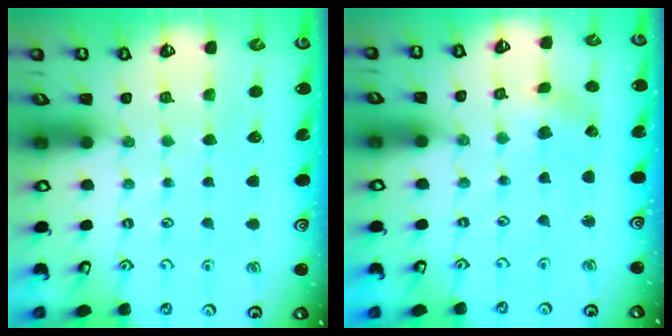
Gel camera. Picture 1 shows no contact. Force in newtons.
{"total": 0.5, "press": 0.5, "slide": 0.1}